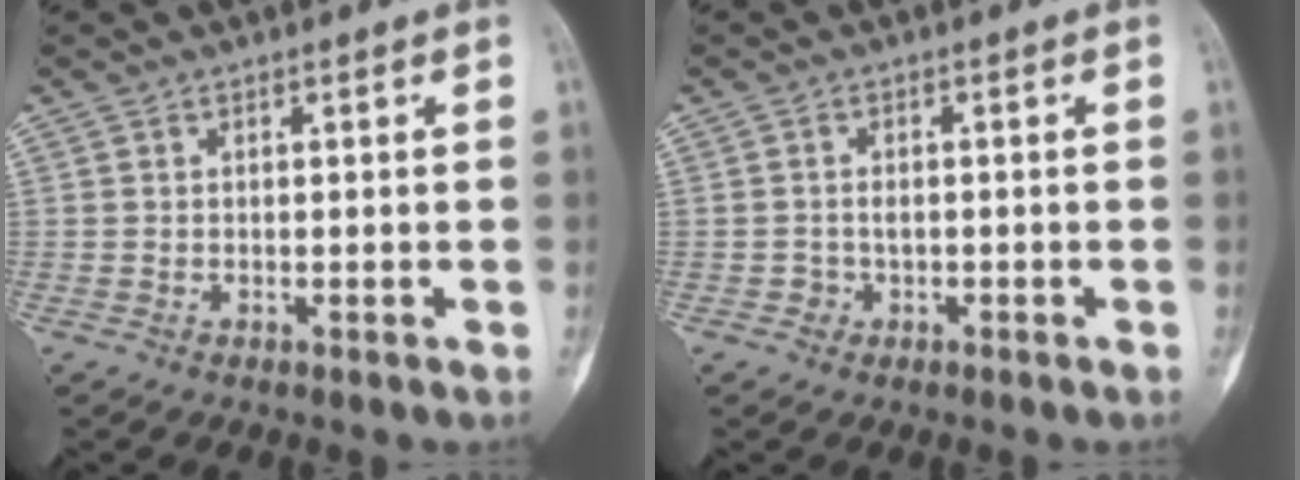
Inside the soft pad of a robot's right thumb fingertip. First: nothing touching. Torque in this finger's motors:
{"motor_torque": [-0.08, -0.07, -0.31, 0.19, -0.04]}